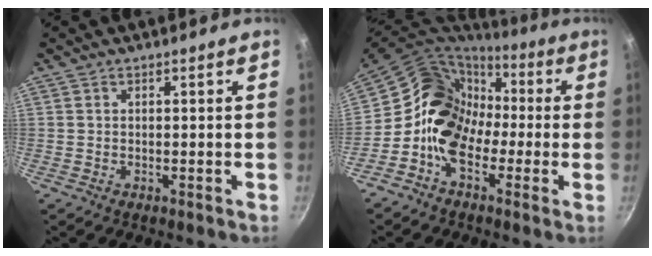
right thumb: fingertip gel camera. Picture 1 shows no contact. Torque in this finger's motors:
{"motor_torque": [1.05, 0.98, 1.28, -0.61, 0.09]}